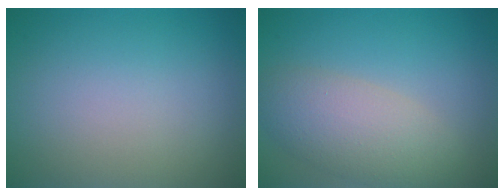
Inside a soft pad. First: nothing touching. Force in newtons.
{"total": 5.0, "press": 5.0, "slide": 0.3}